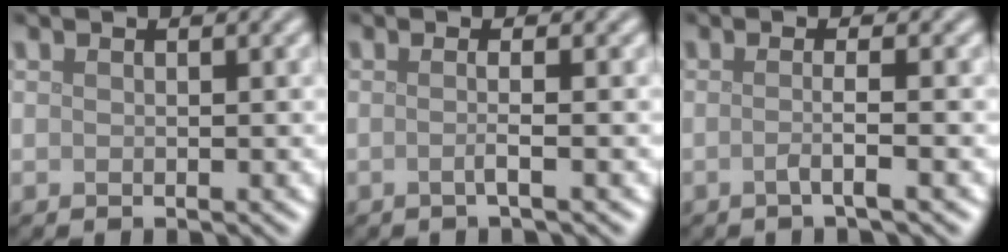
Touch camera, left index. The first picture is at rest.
{"total": 1.8, "force": [-0.2, 0.5, 1.7], "torque": [-0.023, -0.003, -0.014]}
{"total": 2.1, "force": [-0.4, 0.5, 2.0], "torque": [-0.028, -0.002, -0.018]}